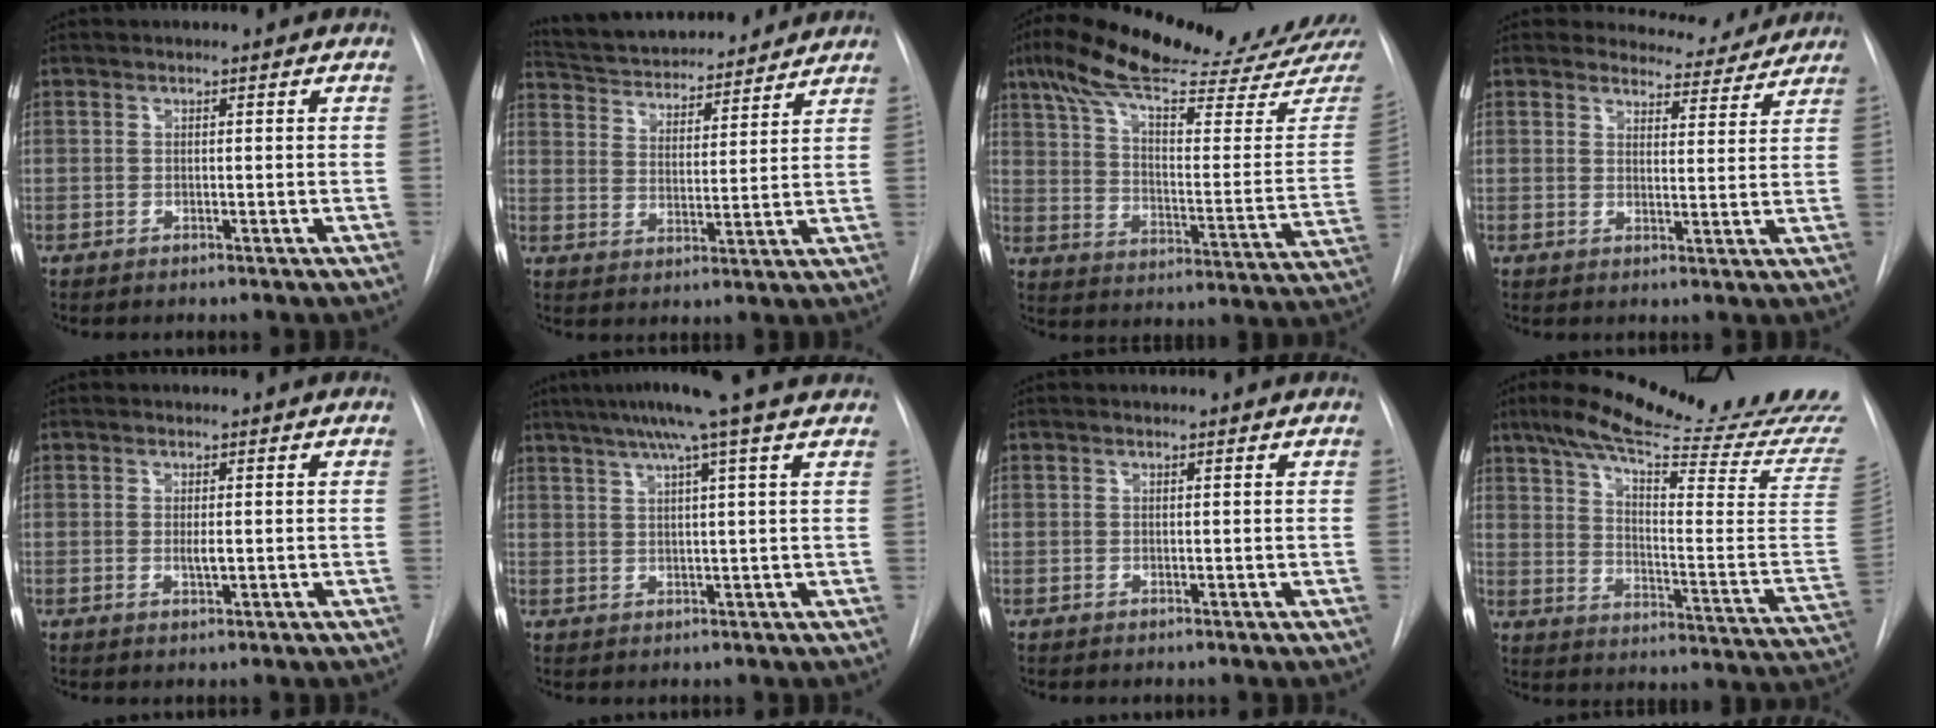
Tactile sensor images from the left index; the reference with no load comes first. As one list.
[{"total": 17.8, "force": [16.4, 4.0, 5.6], "torque": [-0.096, 0.020, 0.247]}, {"total": 26.9, "force": [22.8, 1.5, 14.2], "torque": [-0.221, -0.040, 0.320]}, {"total": 6.5, "force": [6.2, 2.0, -0.4], "torque": [0.015, -0.013, 0.067]}, {"total": 1.2, "force": [0.1, 0.3, 1.2], "torque": [-0.024, -0.004, 0.002]}, {"total": 10.8, "force": [8.2, -1.7, 6.8], "torque": [-0.109, 0.024, 0.101]}, {"total": 1.1, "force": [1.1, 0.1, 0.1], "torque": [-0.009, 0.008, 0.013]}, {"total": 30.0, "force": [24.9, 0.9, 16.8], "torque": [-0.236, -0.083, 0.325]}]